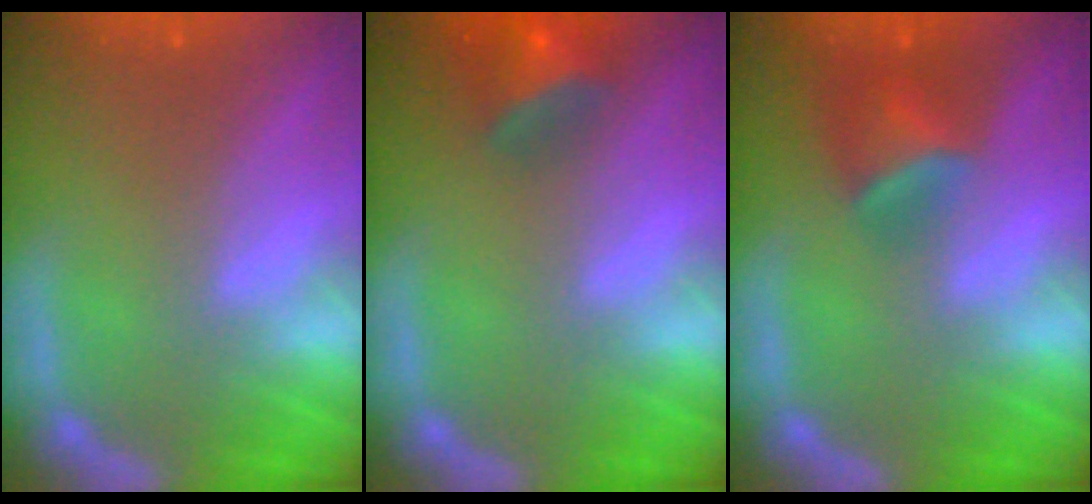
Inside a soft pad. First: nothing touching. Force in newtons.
{"total": 4.5}
{"total": 4.0}